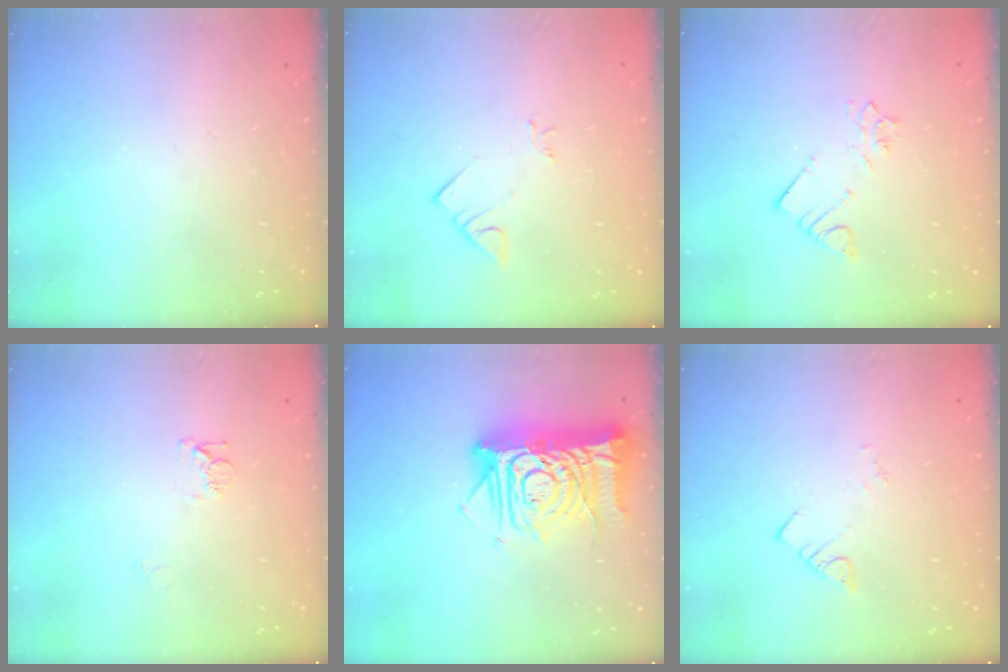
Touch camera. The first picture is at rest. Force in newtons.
{"total": 2.3, "press": 2.3, "slide": 0.3}
{"total": 2.2, "press": 2.2, "slide": 0.1}
{"total": 5.1, "press": 5.1, "slide": 0.7}
{"total": 17.4, "press": 17.3, "slide": 2.2}
{"total": 2.1, "press": 2.0, "slide": 0.4}